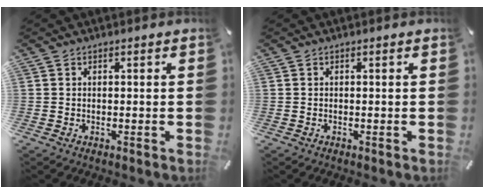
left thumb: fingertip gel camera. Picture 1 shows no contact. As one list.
[{"total": 0.0}]